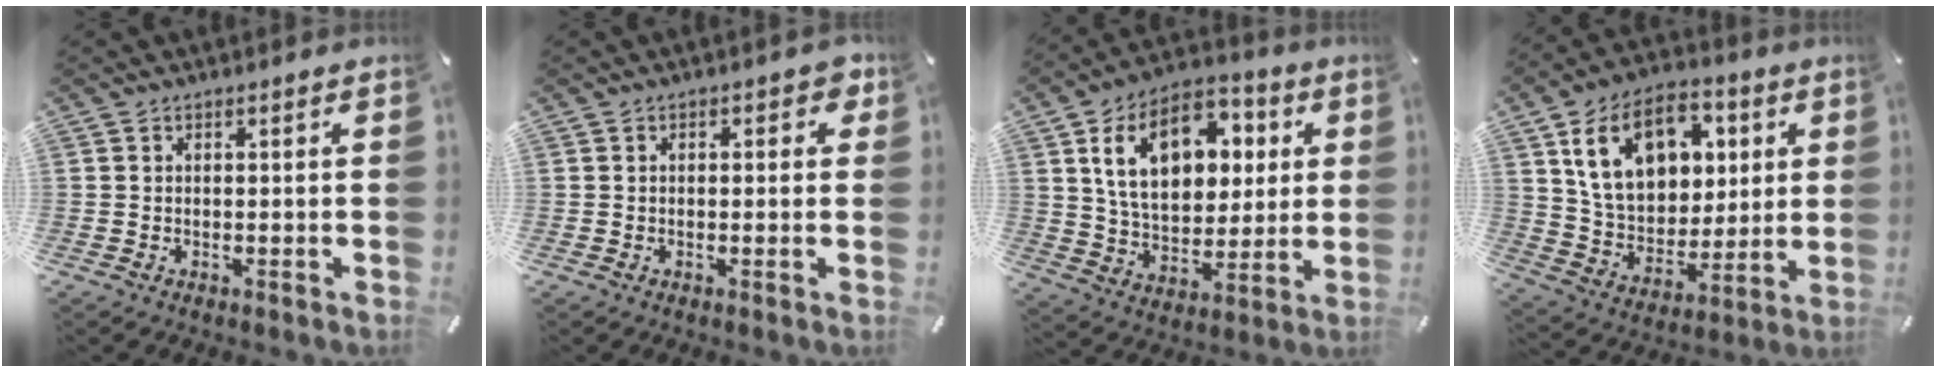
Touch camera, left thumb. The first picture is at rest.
{"total": 2.4, "force": [0.4, 1.4, 1.9], "torque": [-0.022, 0.003, 0.002]}
{"total": 18.0, "force": [6.6, 12.1, 11.6], "torque": [-0.194, -0.010, 0.118]}
{"total": 17.2, "force": [7.1, 12.4, 9.5], "torque": [-0.172, -0.014, 0.136]}